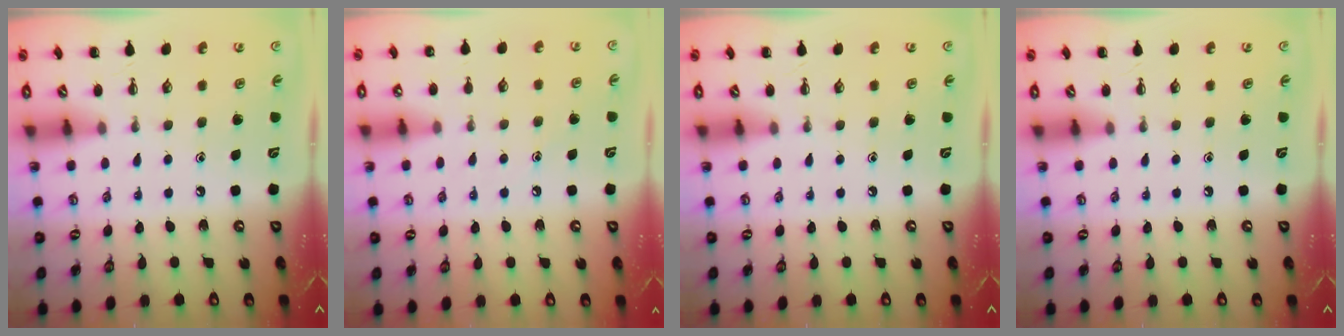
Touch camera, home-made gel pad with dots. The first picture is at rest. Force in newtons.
{"total": 6.3, "press": 6.0, "slide": 1.8}
{"total": 0.0}
{"total": 0.0}